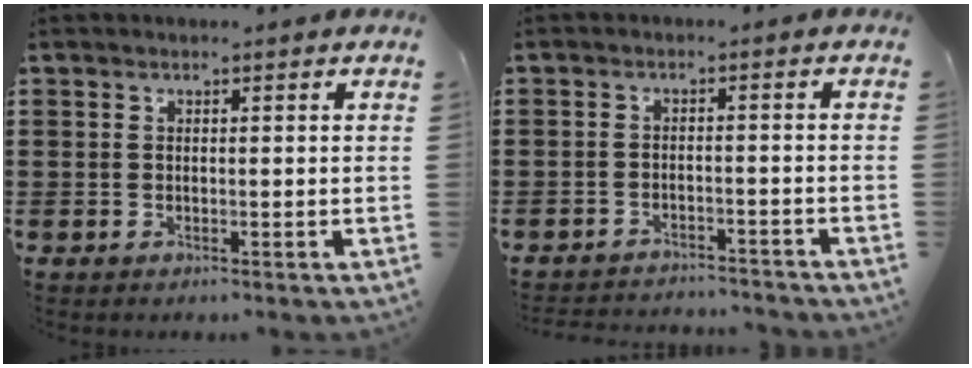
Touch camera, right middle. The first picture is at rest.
{"total": 2.7, "force": [-2.7, 0.2, -0.2], "torque": [-0.005, 0.000, -0.059]}